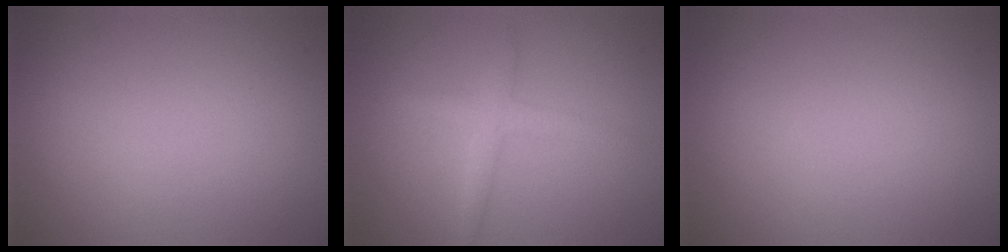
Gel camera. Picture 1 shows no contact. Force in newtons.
{"total": 1.9, "press": 1.9, "slide": 0.1}
{"total": 0.0}